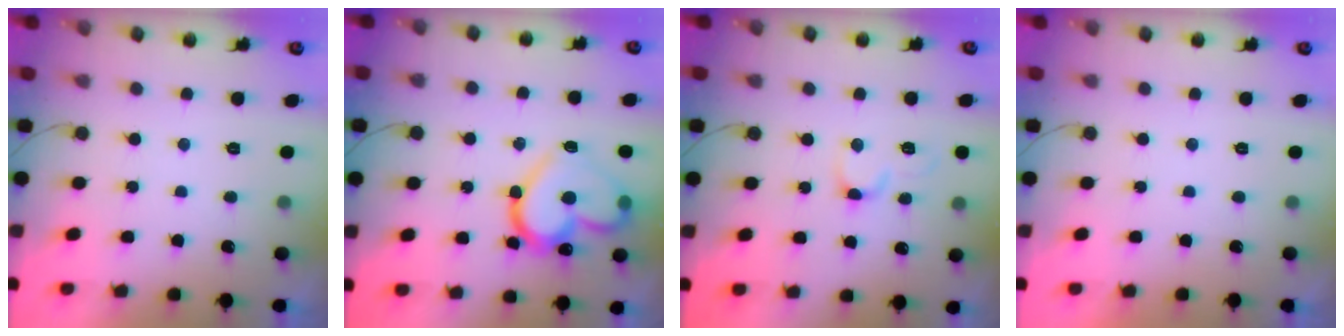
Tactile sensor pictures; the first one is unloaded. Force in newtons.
{"total": 19.7, "press": 19.6, "slide": 1.8}
{"total": 4.9, "press": 4.8, "slide": 0.5}
{"total": 1.8, "press": 1.8, "slide": 0.0}